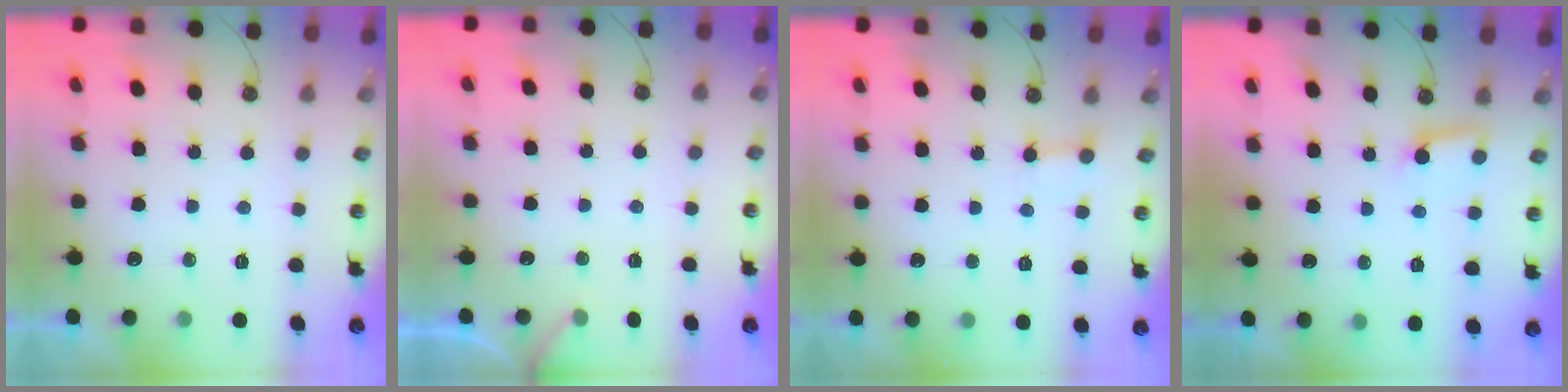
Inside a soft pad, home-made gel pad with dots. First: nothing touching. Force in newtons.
{"total": 3.0, "press": 3.0, "slide": 0.2}
{"total": 2.4, "press": 2.4, "slide": 0.1}
{"total": 6.8, "press": 6.8, "slide": 0.5}